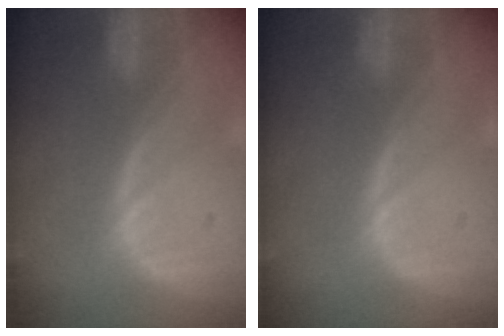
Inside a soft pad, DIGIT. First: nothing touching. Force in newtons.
{"total": 0.0}